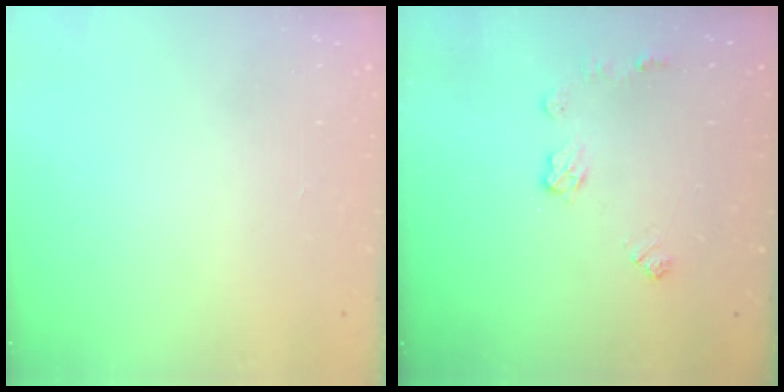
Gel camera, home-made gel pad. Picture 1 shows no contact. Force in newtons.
{"total": 6.9, "press": 6.9, "slide": 0.3}